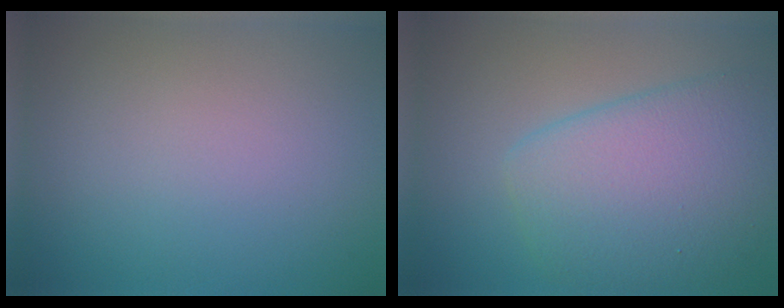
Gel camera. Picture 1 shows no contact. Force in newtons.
{"total": 7.1, "press": 7.1, "slide": 0.2}